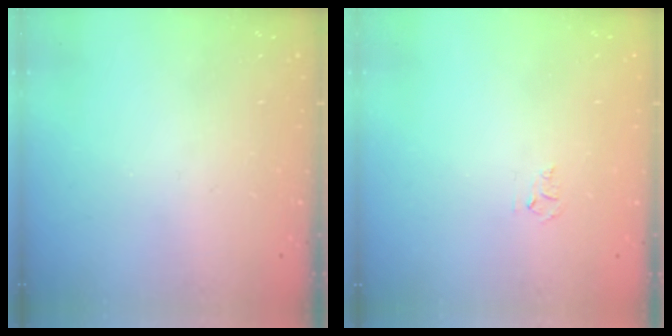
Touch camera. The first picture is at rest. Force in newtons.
{"total": 3.8, "press": 3.8, "slide": 0.4}